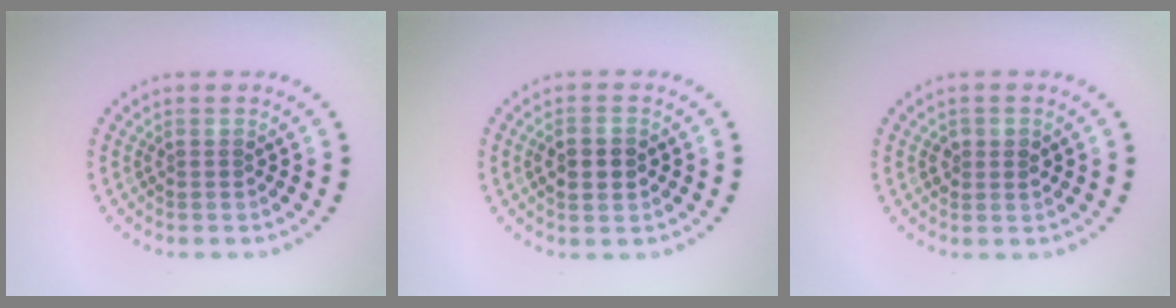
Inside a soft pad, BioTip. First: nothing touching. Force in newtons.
{"total": 2.4, "press": 2.4, "slide": 0.3}
{"total": 1.5, "press": 1.5, "slide": 0.2}